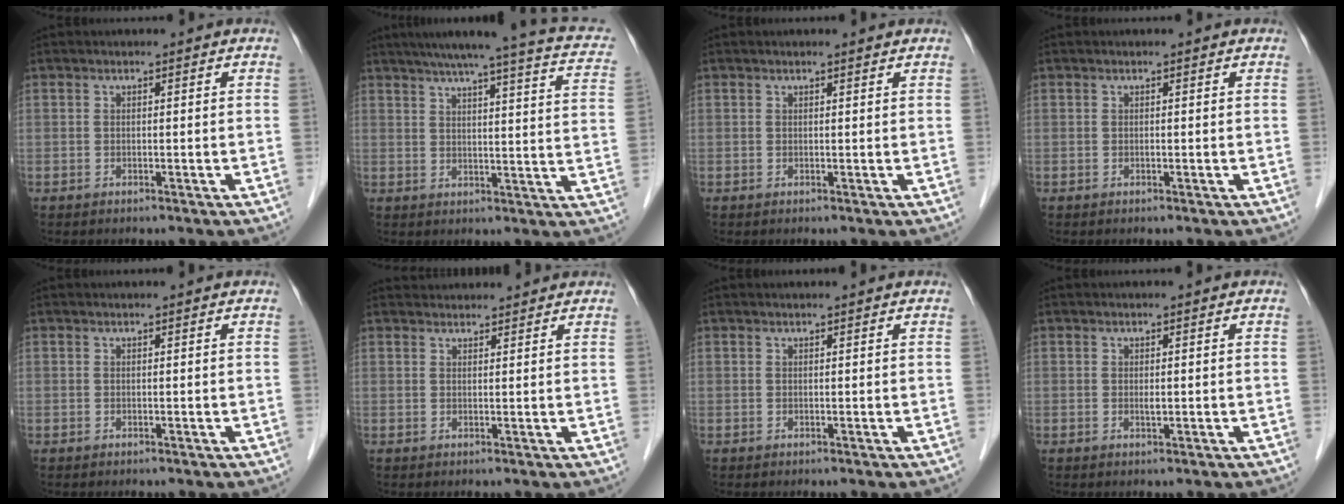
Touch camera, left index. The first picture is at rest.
{"total": 20.1, "force": [15.9, 2.1, 12.1], "torque": [-0.169, 0.002, 0.180]}
{"total": 1.1, "force": [1.0, -0.1, 0.5], "torque": [-0.010, 0.004, 0.014]}
{"total": 0.0}
{"total": 0.6, "force": [0.6, 0.0, 0.2], "torque": [-0.006, 0.007, 0.006]}
{"total": 5.3, "force": [5.2, 0.8, 0.6], "torque": [-0.008, 0.032, 0.067]}
{"total": 1.6, "force": [1.5, 0.0, 0.6], "torque": [-0.008, 0.009, 0.019]}
{"total": 0.6, "force": [-0.1, 0.1, 0.6], "torque": [-0.014, -0.005, -0.001]}